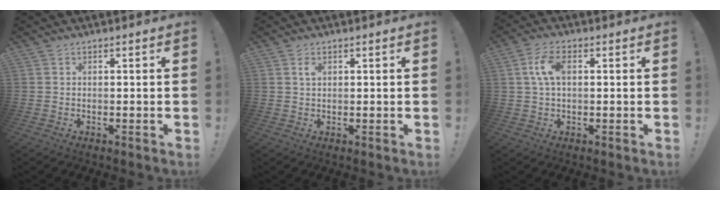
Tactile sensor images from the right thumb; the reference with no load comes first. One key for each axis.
{"total": 1.6, "fx": 0.8, "fy": 0.9, "fz": 1.1, "tx": -0.011, "ty": -0.004, "tz": 0.012}
{"total": 7.1, "fx": 1.4, "fy": 3.8, "fz": 5.9, "tx": -0.113, "ty": 0.009, "tz": 0.025}